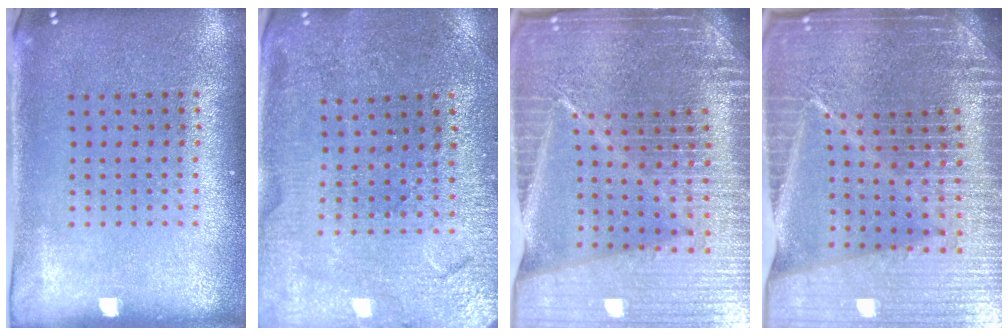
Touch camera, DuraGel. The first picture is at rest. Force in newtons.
{"total": 1.3, "press": 1.3, "slide": 0.1}
{"total": 7.0, "press": 6.0, "slide": 3.6}
{"total": 7.0, "press": 6.0, "slide": 3.6}